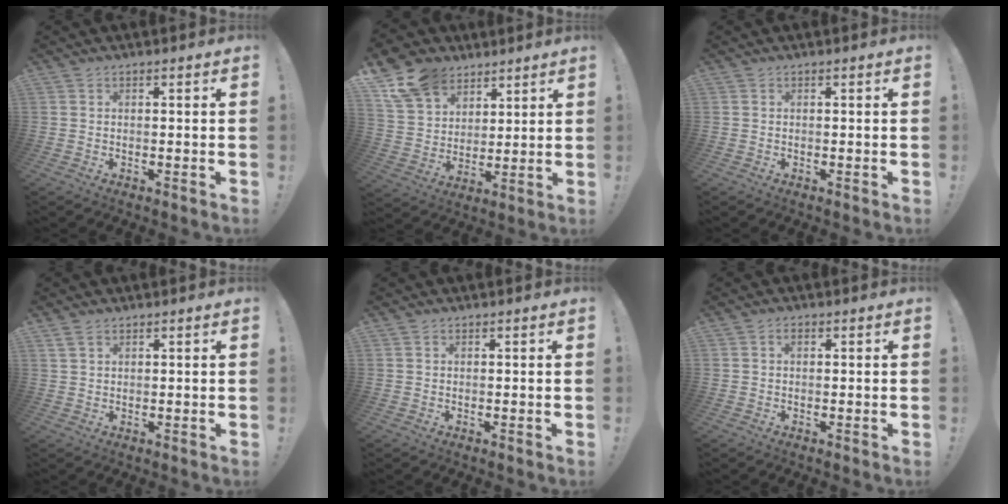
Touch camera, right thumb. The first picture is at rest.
{"total": 15.0, "force": [9.3, 10.5, 5.3], "torque": [-0.094, -0.057, 0.182]}
{"total": 0.0}
{"total": 3.0, "force": [2.3, 1.4, 1.2], "torque": [-0.020, -0.009, 0.045]}
{"total": 0.7, "force": [0.6, 0.4, 0.1], "torque": [0.004, -0.002, 0.011]}
{"total": 1.0, "force": [0.3, 0.6, 0.7], "torque": [-0.010, 0.002, 0.003]}